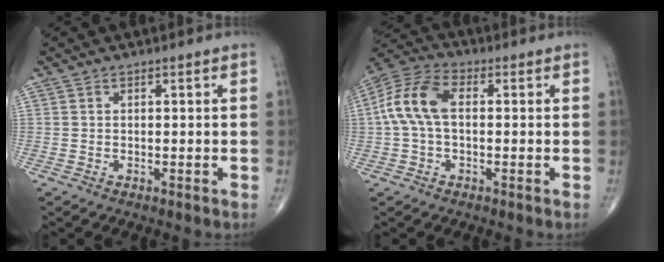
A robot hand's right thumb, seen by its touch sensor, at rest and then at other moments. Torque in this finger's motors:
{"motor_torque": [0.69, 1.55, 0.63, -0.43, 0.10]}